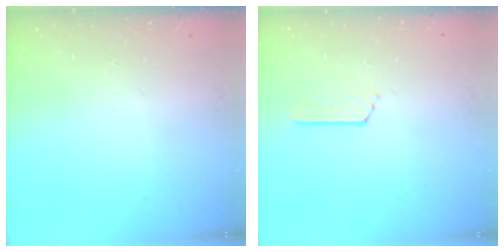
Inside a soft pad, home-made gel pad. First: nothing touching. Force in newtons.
{"total": 3.3, "press": 3.3, "slide": 0.4}